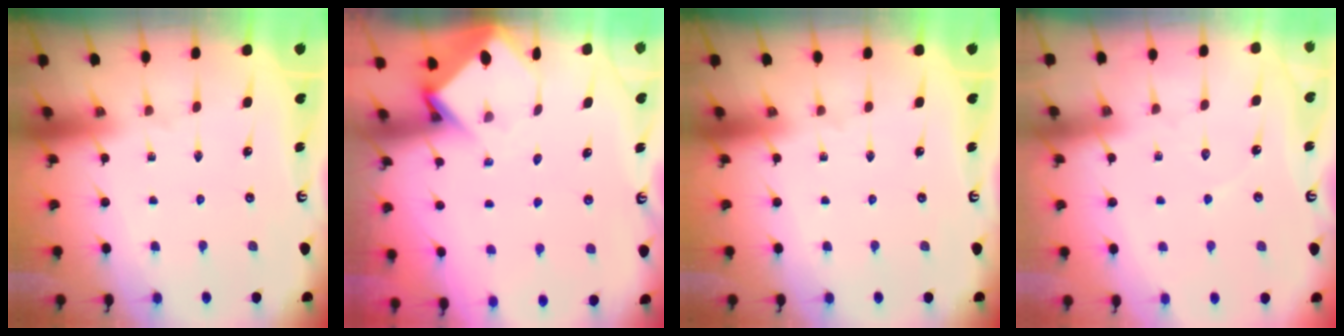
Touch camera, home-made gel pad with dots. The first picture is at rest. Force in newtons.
{"total": 3.6, "press": 3.5, "slide": 0.2}
{"total": 0.0}
{"total": 2.9, "press": 2.9, "slide": 0.2}